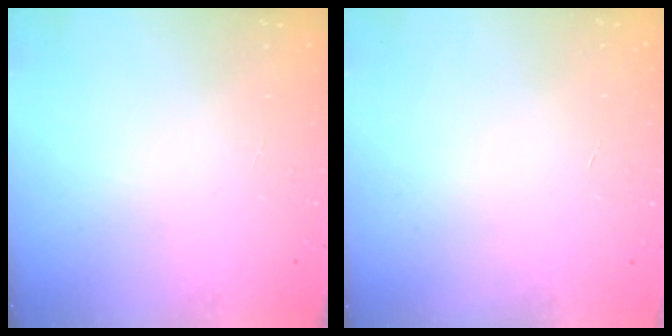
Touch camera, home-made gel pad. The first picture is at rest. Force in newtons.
{"total": 0.0}